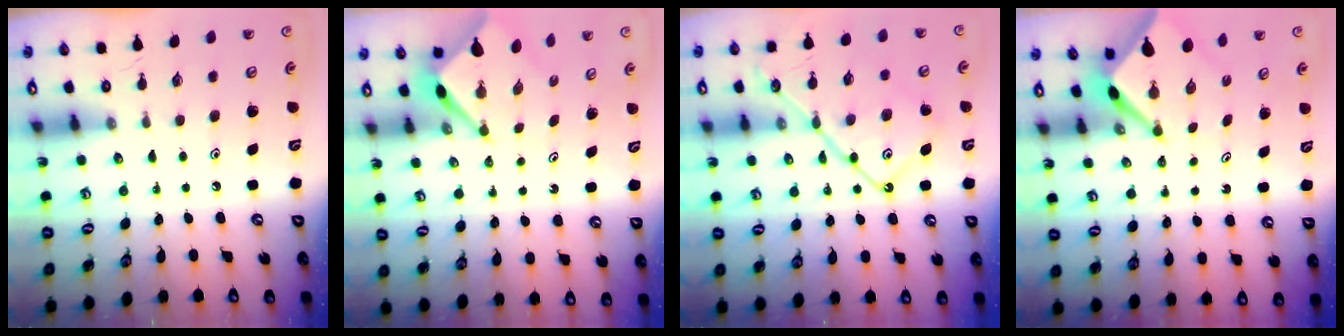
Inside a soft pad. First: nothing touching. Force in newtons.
{"total": 3.1, "press": 3.1, "slide": 0.1}
{"total": 15.8, "press": 15.8, "slide": 1.6}
{"total": 3.8, "press": 3.8, "slide": 0.2}